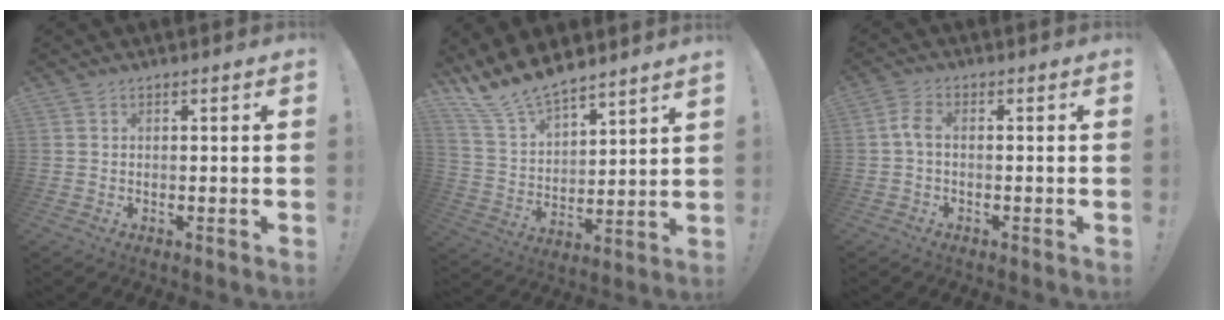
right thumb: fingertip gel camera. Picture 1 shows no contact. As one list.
[{"total": 12.0, "force": [11.2, 2.9, 3.3], "torque": [-0.087, -0.096, 0.208]}, {"total": 3.9, "force": [-0.3, 1.7, 3.5], "torque": [-0.073, 0.010, -0.004]}]